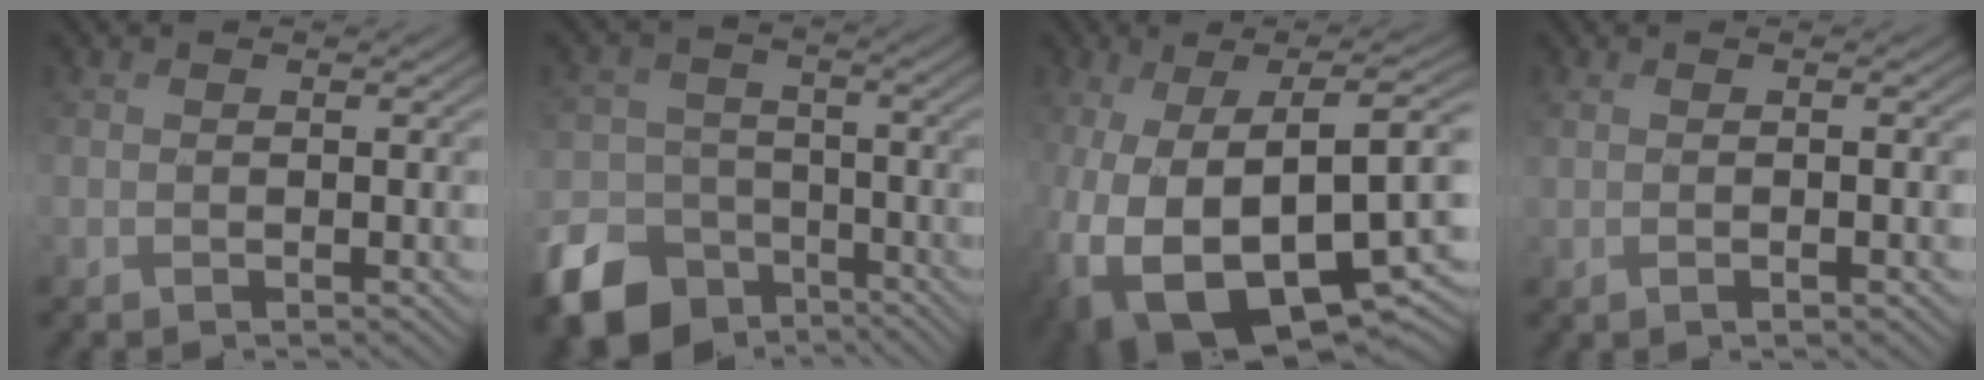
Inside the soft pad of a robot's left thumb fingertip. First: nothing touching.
{"total": 11.8, "force": [-7.5, 8.0, 4.5], "torque": [-0.121, -0.034, -0.132]}
{"total": 17.5, "force": [-4.8, 9.8, 13.7], "torque": [-0.261, -0.038, -0.040]}
{"total": 2.4, "force": [0.1, 0.6, 2.3], "torque": [-0.032, 0.003, -0.003]}